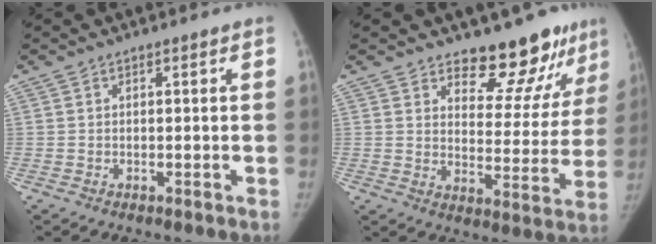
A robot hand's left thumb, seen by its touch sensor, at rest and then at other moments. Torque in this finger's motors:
{"motor_torque": [0.05, 0.05, 0.19, 0.14, 0.01]}